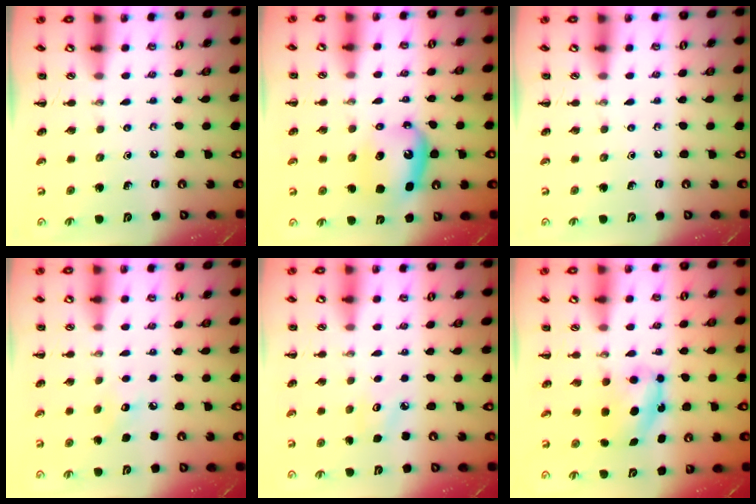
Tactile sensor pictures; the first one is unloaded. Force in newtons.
{"total": 7.3, "press": 7.2, "slide": 1.2}
{"total": 0.0}
{"total": 5.0, "press": 4.8, "slide": 1.4}
{"total": 2.9, "press": 2.8, "slide": 0.7}
{"total": 5.9, "press": 5.8, "slide": 0.9}